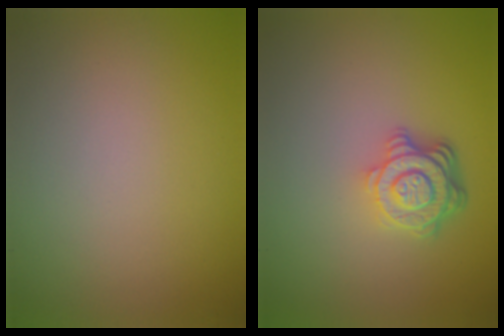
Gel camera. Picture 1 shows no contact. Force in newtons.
{"total": 4.6, "press": 3.4, "slide": 3.0}